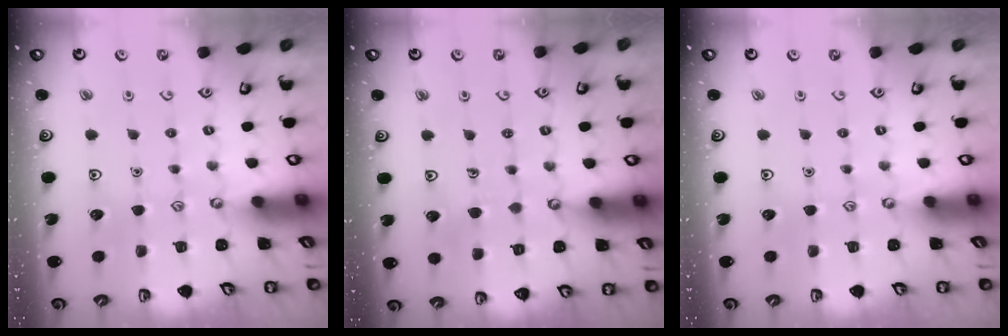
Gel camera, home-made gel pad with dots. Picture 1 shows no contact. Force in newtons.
{"total": 2.3, "press": 2.3, "slide": 0.1}
{"total": 0.0}